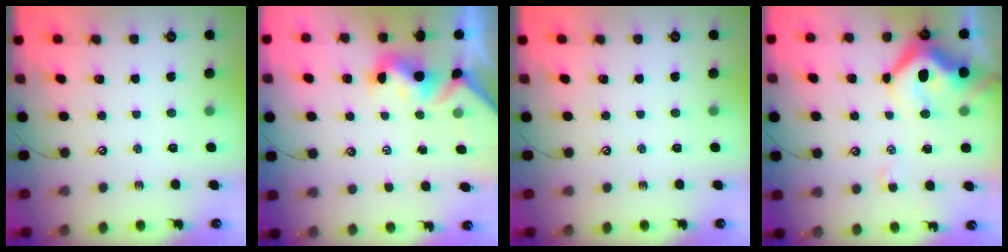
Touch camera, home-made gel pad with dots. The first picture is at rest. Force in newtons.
{"total": 2.2, "press": 2.2, "slide": 0.5}
{"total": 0.0}
{"total": 12.1, "press": 12.0, "slide": 2.0}